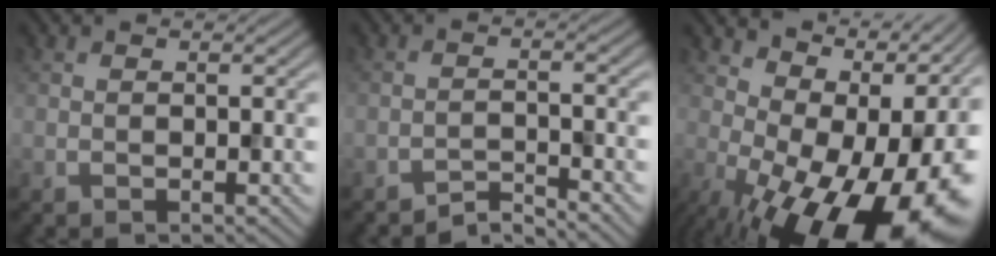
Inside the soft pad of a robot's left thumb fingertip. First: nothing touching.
{"total": 2.7, "force": [-2.6, 0.1, 0.8], "torque": [-0.007, 0.005, -0.056]}
{"total": 18.2, "force": [-1.5, 8.8, 15.8], "torque": [-0.173, 0.002, -0.004]}